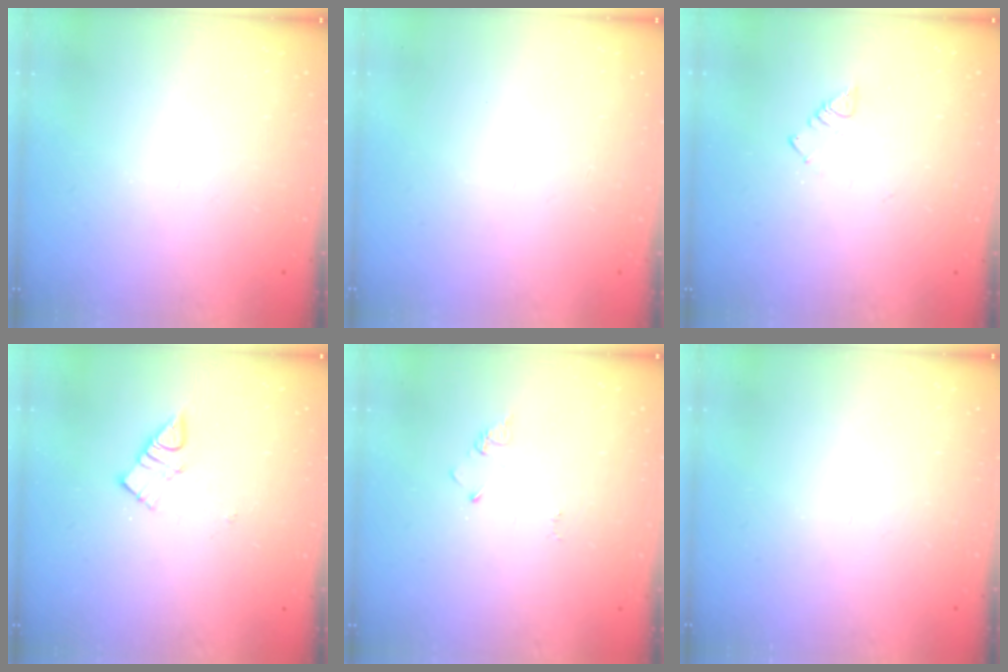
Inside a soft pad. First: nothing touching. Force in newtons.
{"total": 1.6, "press": 1.5, "slide": 0.1}
{"total": 2.4, "press": 2.4, "slide": 0.4}
{"total": 6.6, "press": 6.6, "slide": 0.1}
{"total": 2.4, "press": 2.4, "slide": 0.3}
{"total": 0.0}